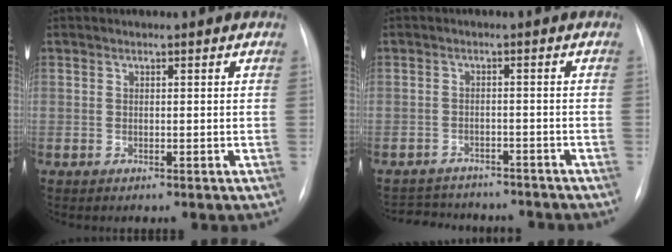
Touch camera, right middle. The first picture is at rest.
{"total": 10.4, "force": [-9.5, 3.3, 2.5], "torque": [-0.046, 0.011, -0.119]}